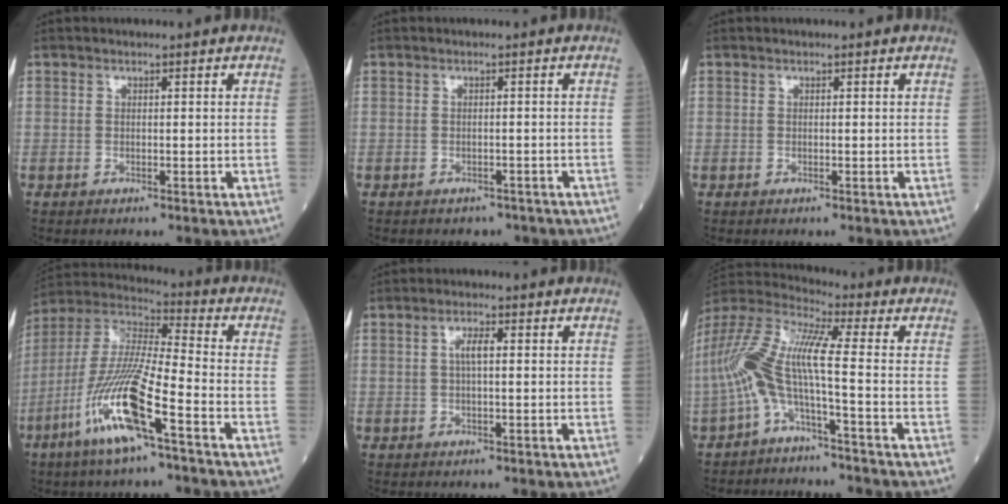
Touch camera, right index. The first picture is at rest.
{"total": 4.9, "force": [-4.2, 2.4, 0.9], "torque": [-0.010, 0.009, -0.042]}
{"total": 0.0}
{"total": 15.4, "force": [-7.1, 1.1, 13.6], "torque": [-0.283, -0.018, -0.142]}
{"total": 2.5, "force": [0.4, 0.5, 2.4], "torque": [-0.049, 0.005, 0.007]}
{"total": 10.9, "force": [-3.0, 0.9, 10.5], "torque": [-0.231, 0.033, -0.068]}